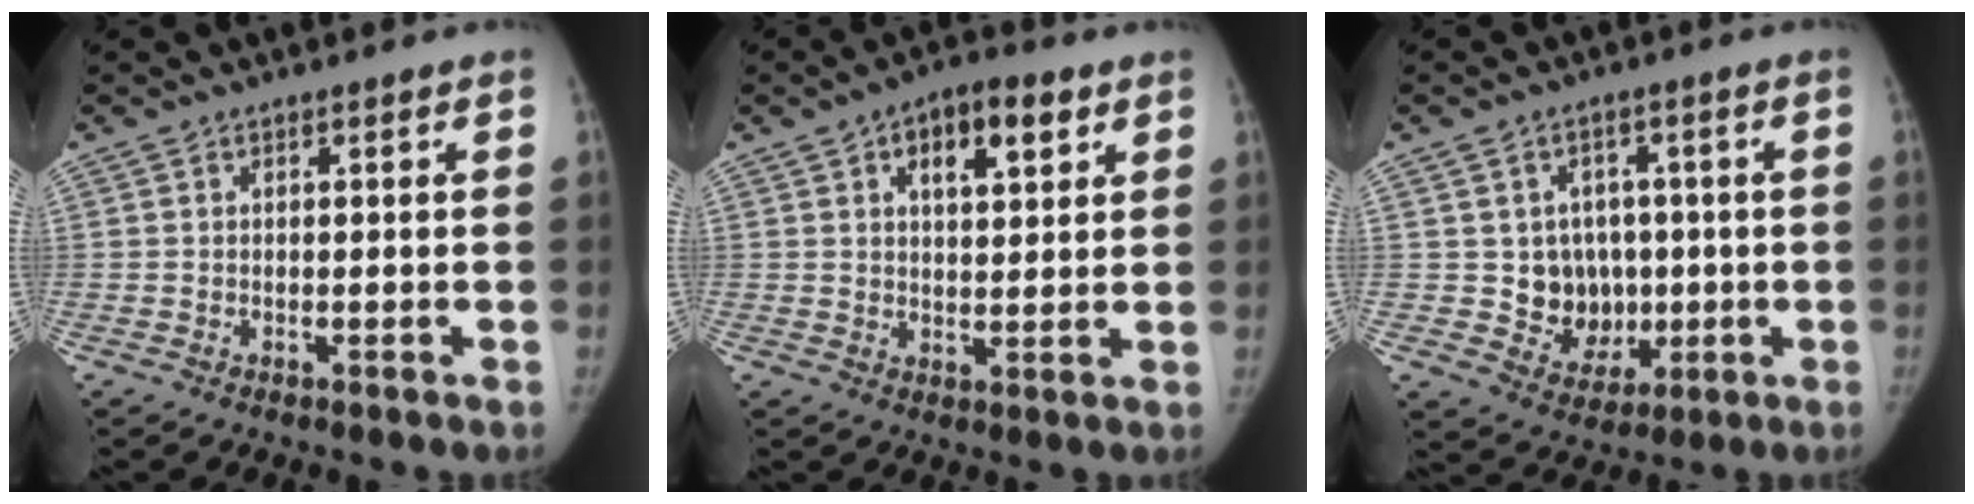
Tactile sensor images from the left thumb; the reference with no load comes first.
{"total": 9.6, "force": [4.2, 4.4, 7.4], "torque": [-0.088, -0.002, 0.062]}
{"total": 9.0, "force": [-0.1, 7.9, 4.2], "torque": [-0.014, 0.004, 0.014]}